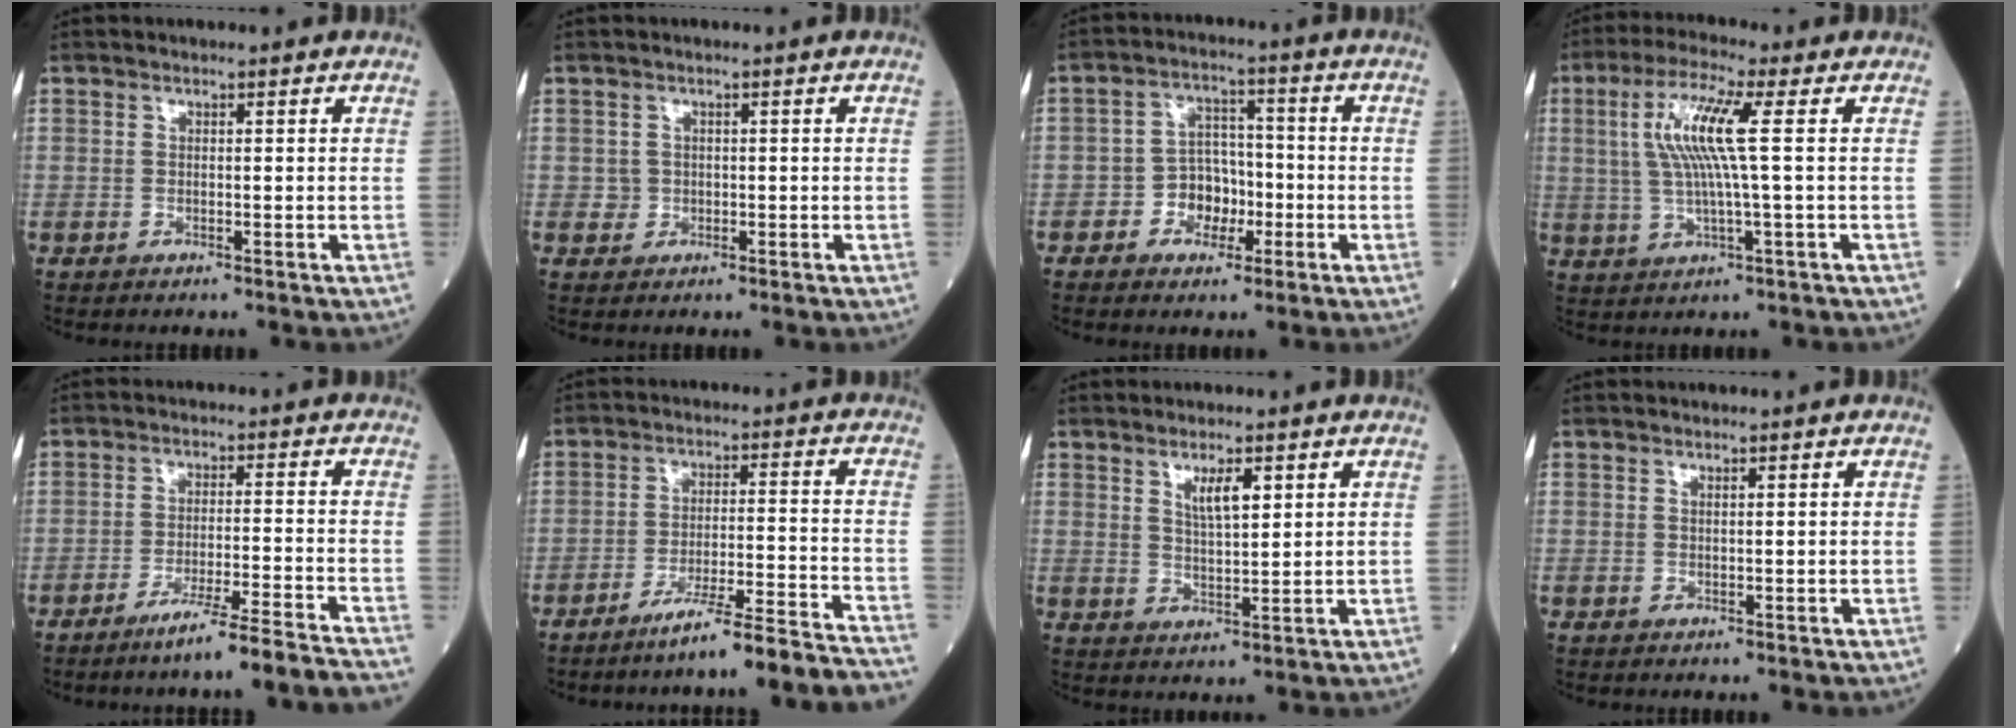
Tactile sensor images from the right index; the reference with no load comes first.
{"total": 1.3, "force": [-0.1, 1.3, 0.1], "torque": [0.003, 0.004, -0.002]}
{"total": 5.9, "force": [-2.1, 4.4, 3.4], "torque": [-0.056, 0.018, -0.038]}
{"total": 9.1, "force": [1.8, -0.2, 8.9], "torque": [-0.190, 0.009, 0.033]}
{"total": 10.6, "force": [-9.0, -2.0, 5.4], "torque": [-0.053, -0.020, -0.140]}
{"total": 14.8, "force": [-13.3, -1.8, 6.2], "torque": [-0.069, -0.001, -0.201]}
{"total": 4.1, "force": [2.1, 0.9, 3.4], "torque": [-0.064, 0.000, 0.040]}
{"total": 0.0}